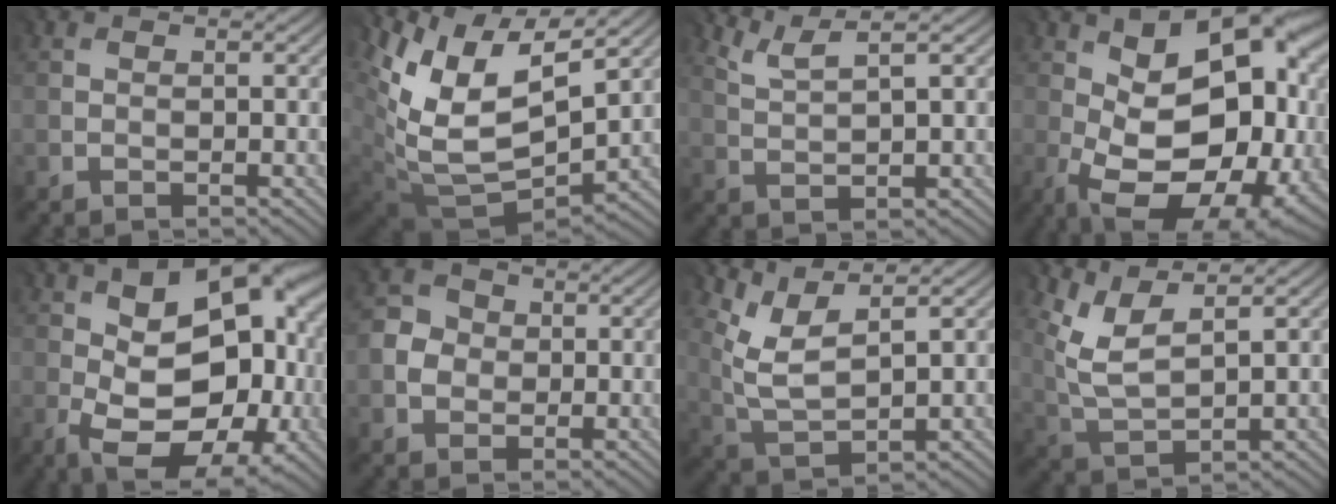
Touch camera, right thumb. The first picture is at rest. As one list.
[{"total": 11.8, "force": [5.5, 6.6, 8.0], "torque": [-0.193, -0.007, 0.124]}, {"total": 3.1, "force": [2.6, 0.0, 1.7], "torque": [-0.034, 0.004, 0.064]}, {"total": 19.0, "force": [-0.3, 11.8, 14.9], "torque": [-0.221, -0.032, 0.024]}, {"total": 16.1, "force": [-0.4, 10.2, 12.5], "torque": [-0.189, -0.042, 0.017]}, {"total": 2.9, "force": [-0.5, 2.8, 0.5], "torque": [-0.011, 0.002, -0.012]}, {"total": 5.2, "force": [3.7, 1.4, 3.4], "torque": [-0.086, -0.004, 0.088]}, {"total": 5.3, "force": [3.6, 1.6, 3.6], "torque": [-0.095, 0.000, 0.084]}]